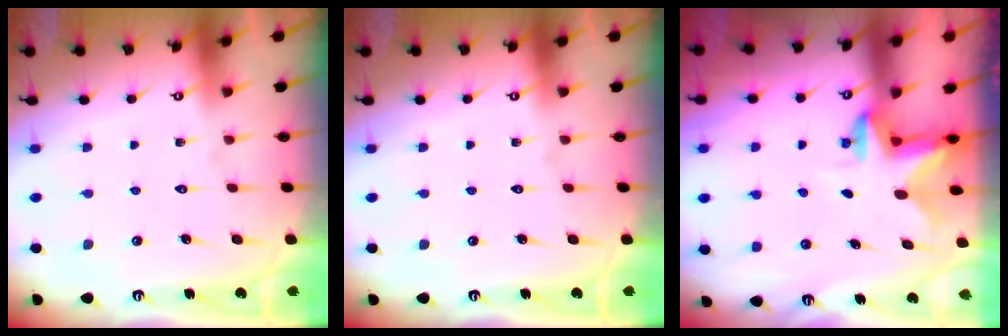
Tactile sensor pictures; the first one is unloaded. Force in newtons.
{"total": 0.0}
{"total": 2.5, "press": 2.5, "slide": 0.5}